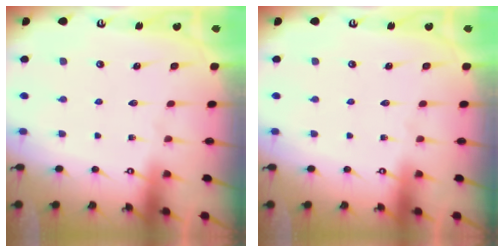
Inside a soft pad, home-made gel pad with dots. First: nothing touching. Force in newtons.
{"total": 0.0}